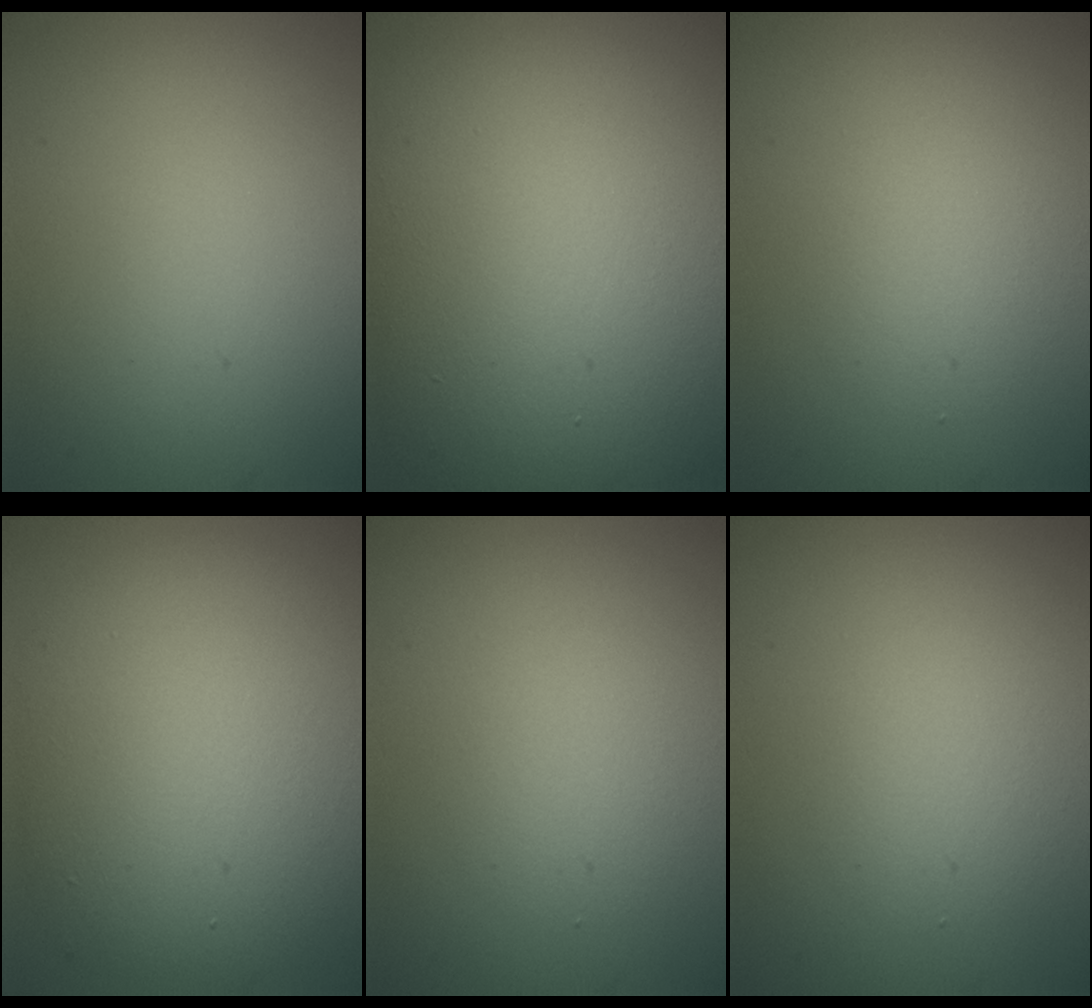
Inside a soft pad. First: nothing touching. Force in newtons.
{"total": 17.2, "press": 17.2, "slide": 0.5}
{"total": 2.7, "press": 2.7, "slide": 0.2}
{"total": 10.1, "press": 10.1, "slide": 0.6}
{"total": 2.9, "press": 2.9, "slide": 0.3}
{"total": 2.7, "press": 2.7, "slide": 0.1}